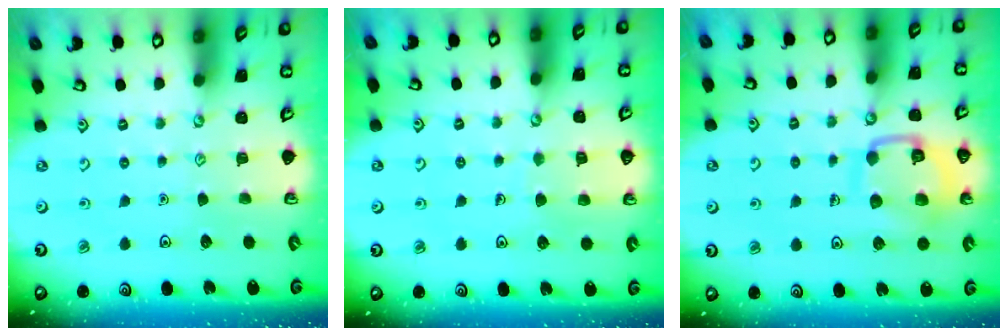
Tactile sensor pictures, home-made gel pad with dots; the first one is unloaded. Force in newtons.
{"total": 4.9, "press": 4.8, "slide": 0.4}
{"total": 11.9, "press": 11.8, "slide": 1.0}